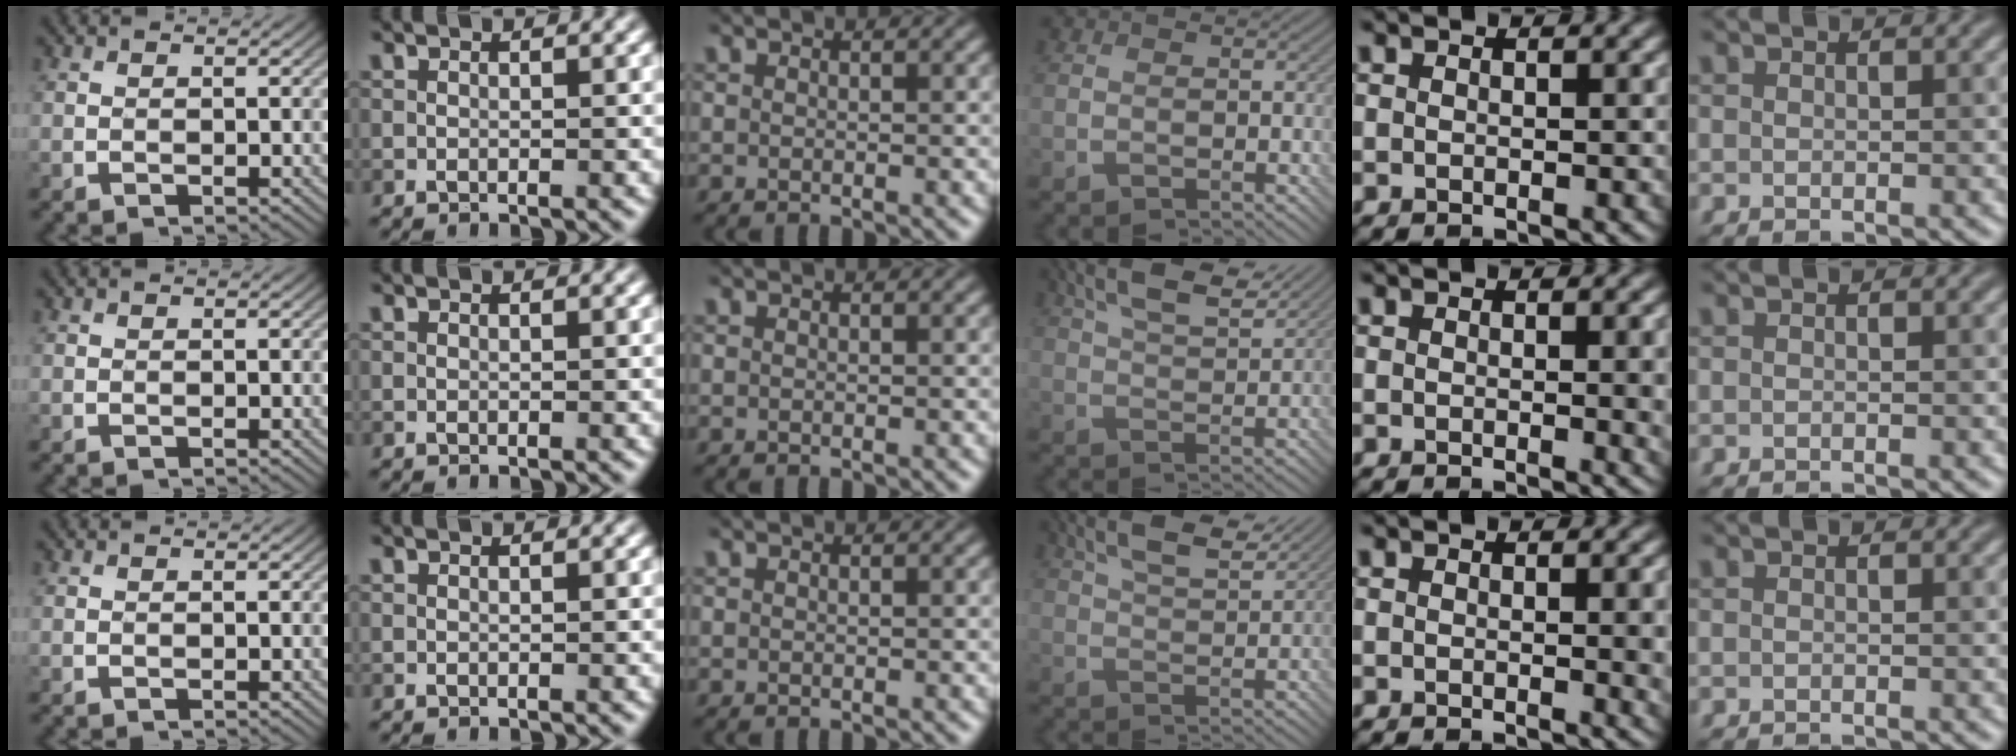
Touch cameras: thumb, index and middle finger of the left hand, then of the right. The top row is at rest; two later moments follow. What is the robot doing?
{"motion": "insert", "object": "bottle cap"}